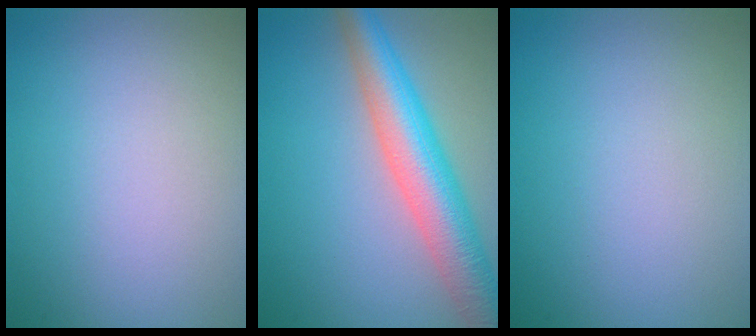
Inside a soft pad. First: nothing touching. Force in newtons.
{"total": 7.5, "press": 7.5, "slide": 0.2}
{"total": 0.0}